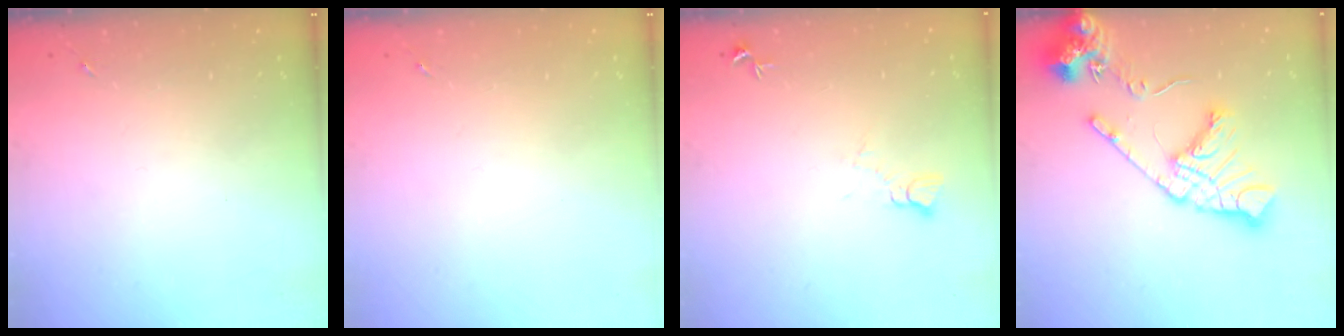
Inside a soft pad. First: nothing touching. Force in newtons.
{"total": 0.0}
{"total": 3.7, "press": 3.7, "slide": 0.3}
{"total": 18.2, "press": 18.0, "slide": 2.5}